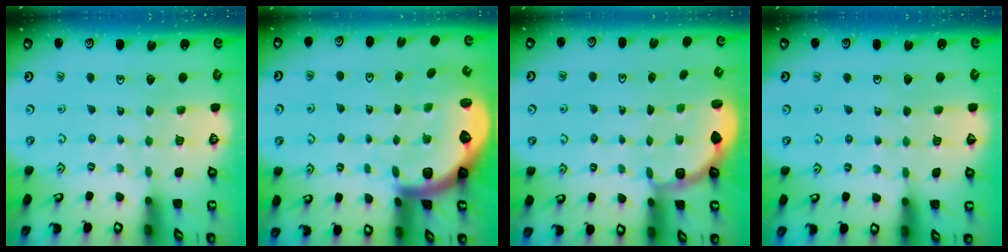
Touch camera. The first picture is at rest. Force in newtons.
{"total": 4.6, "press": 4.5, "slide": 1.1}
{"total": 2.8, "press": 2.1, "slide": 1.9}
{"total": 2.3, "press": 2.3, "slide": 0.2}